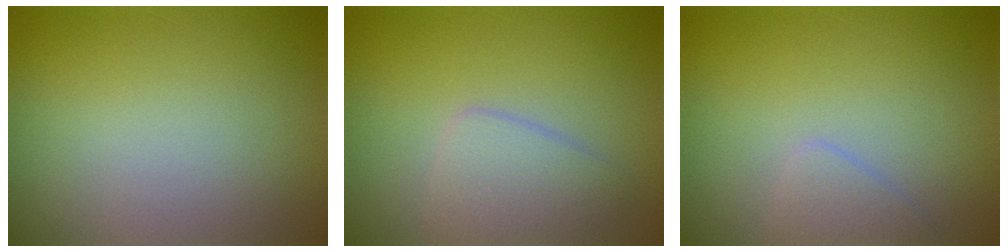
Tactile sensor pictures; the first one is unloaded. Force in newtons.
{"total": 2.7, "press": 2.7, "slide": 0.1}
{"total": 1.2, "press": 1.2, "slide": 0.1}